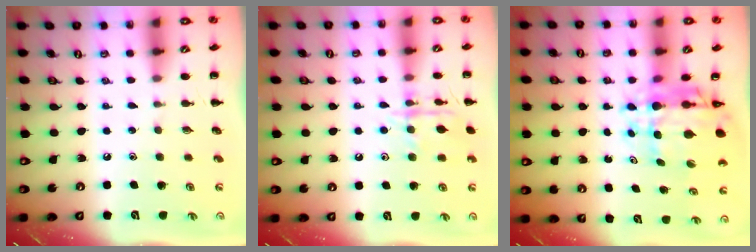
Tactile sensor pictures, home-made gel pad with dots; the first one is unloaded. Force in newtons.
{"total": 12.0, "press": 12.0, "slide": 0.7}
{"total": 9.3, "press": 8.7, "slide": 3.2}